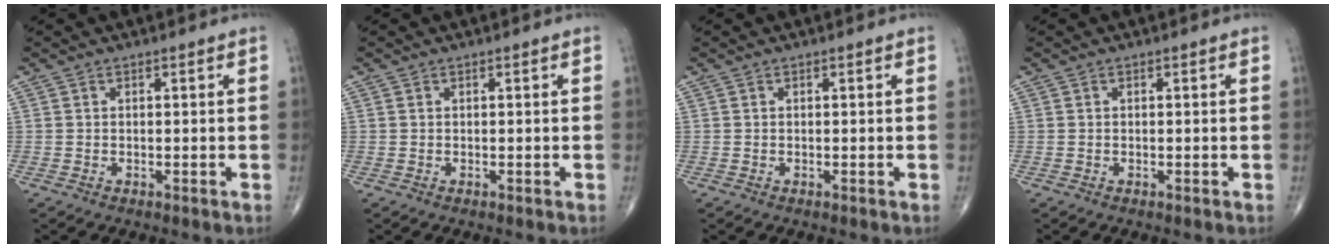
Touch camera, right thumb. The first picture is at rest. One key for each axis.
{"total": 0.0}
{"total": 0.0}
{"total": 0.0}